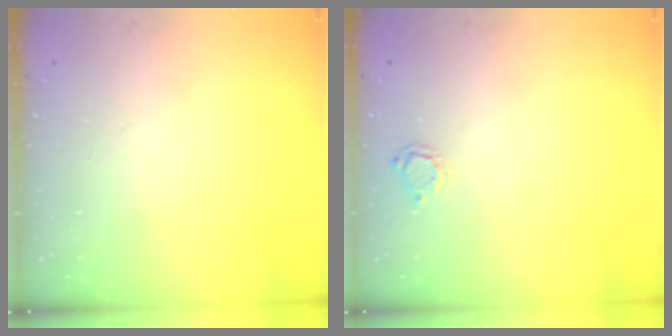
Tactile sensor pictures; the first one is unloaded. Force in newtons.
{"total": 3.3, "press": 3.3, "slide": 0.3}